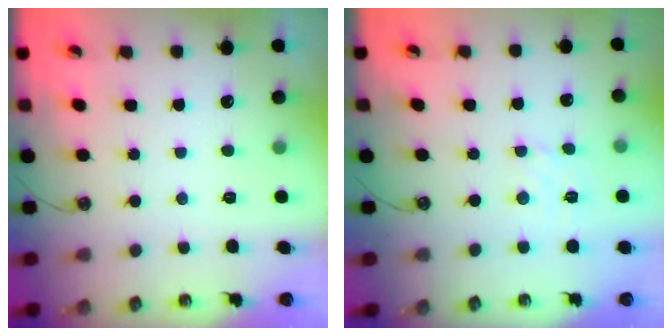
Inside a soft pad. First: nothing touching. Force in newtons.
{"total": 2.2, "press": 2.1, "slide": 0.4}